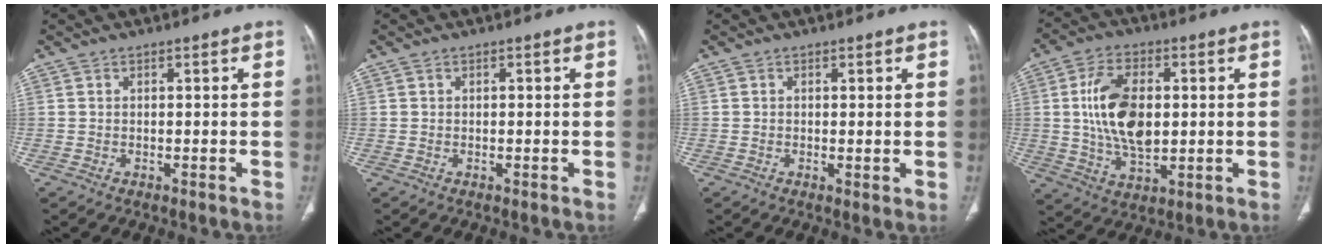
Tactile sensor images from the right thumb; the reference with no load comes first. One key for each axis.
{"total": 0.0}
{"total": 1.1, "fx": 0.1, "fy": 0.3, "fz": 1.1, "tx": -0.023, "ty": -0.007, "tz": 0.000}
{"total": 14.0, "fx": 1.4, "fy": 8.0, "fz": 11.5, "tx": -0.201, "ty": -0.003, "tz": 0.030}